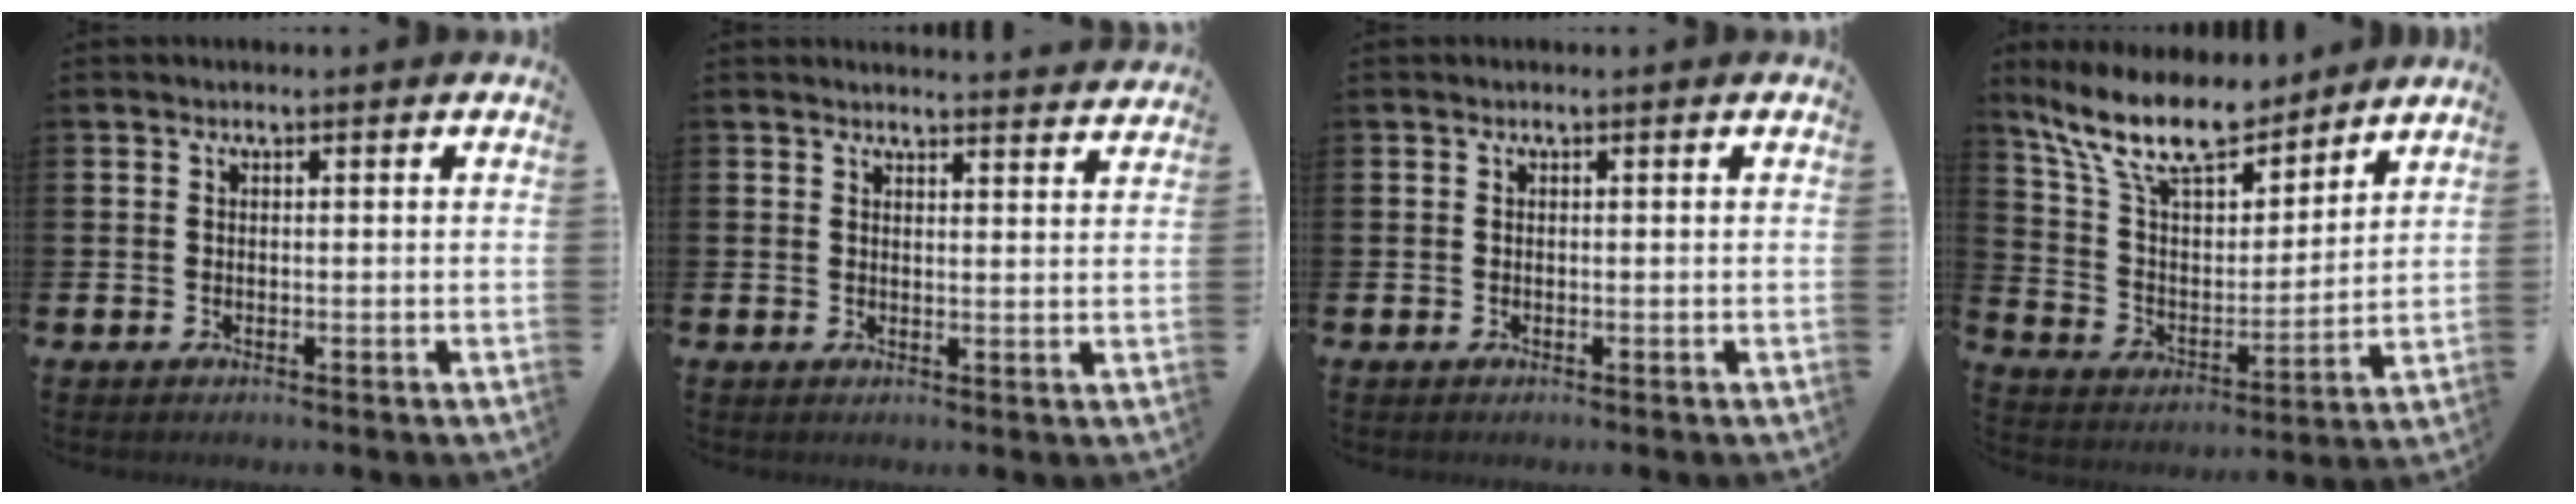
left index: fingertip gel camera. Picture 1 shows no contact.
{"total": 3.0, "force": [3.0, -0.1, -0.2], "torque": [0.009, -0.023, 0.051]}
{"total": 0.0}
{"total": 12.4, "force": [10.5, 3.8, 5.3], "torque": [-0.146, -0.053, 0.190]}